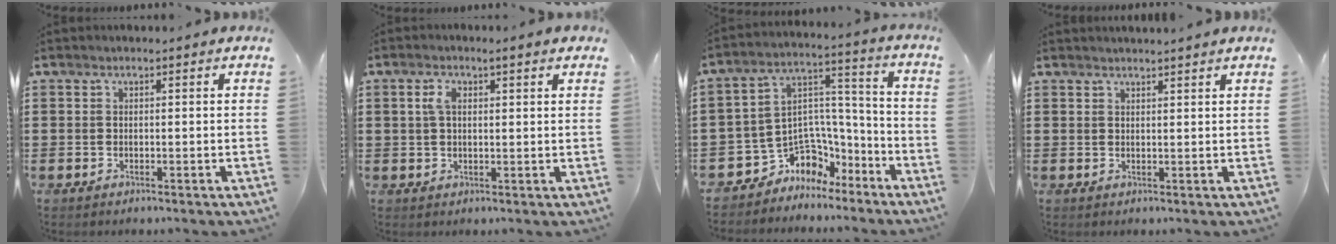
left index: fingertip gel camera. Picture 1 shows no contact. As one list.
[{"total": 3.2, "force": [1.0, 1.1, 2.8], "torque": [-0.059, 0.008, 0.015]}, {"total": 6.7, "force": [-4.8, 4.6, 1.0], "torque": [-0.033, 0.000, -0.091]}, {"total": 1.3, "force": [1.3, -0.3, 0.1], "torque": [-0.003, -0.002, 0.025]}]